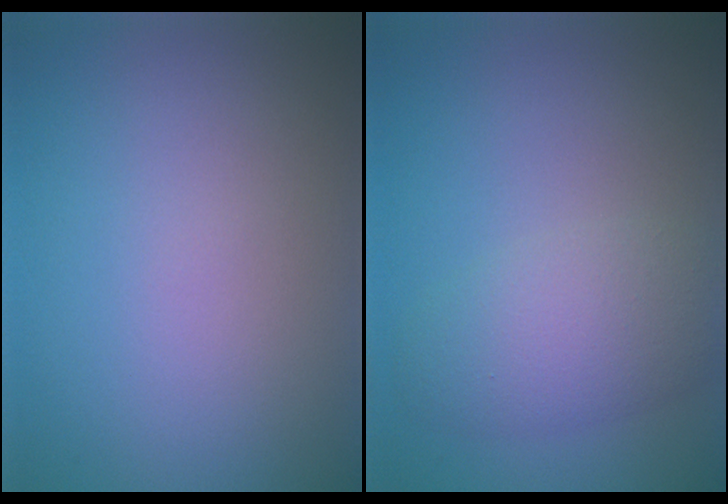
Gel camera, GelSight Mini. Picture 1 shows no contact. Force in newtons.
{"total": 4.3, "press": 4.3, "slide": 0.1}